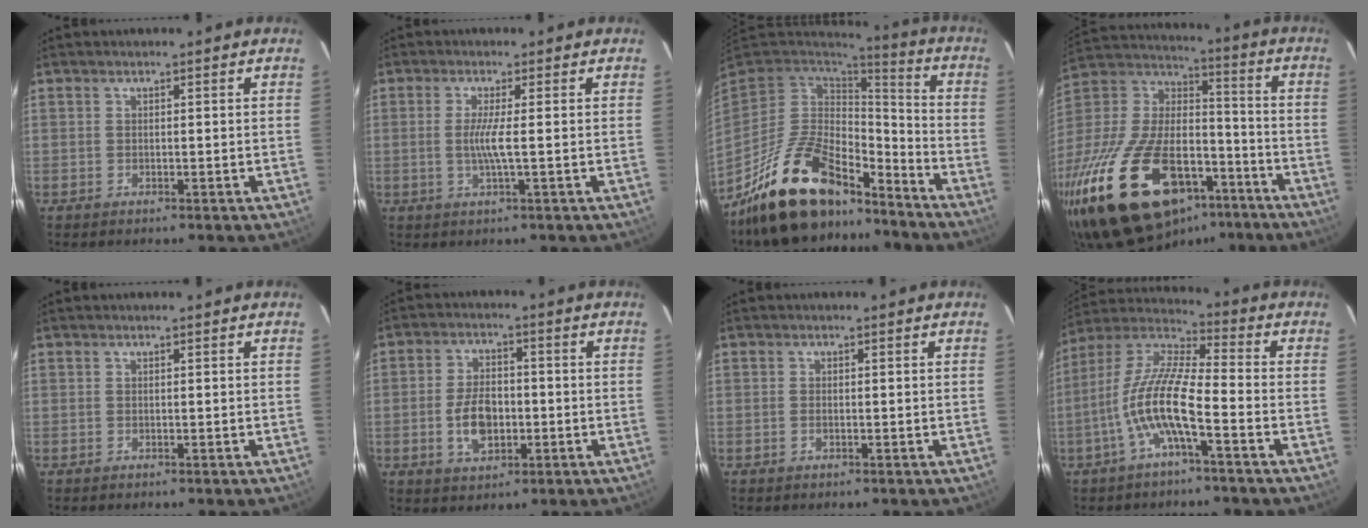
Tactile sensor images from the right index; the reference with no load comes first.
{"total": 6.1, "force": [-0.9, -0.2, 6.0], "torque": [-0.115, -0.008, -0.019]}
{"total": 21.2, "force": [-15.1, 9.0, 11.9], "torque": [-0.237, -0.002, -0.250]}
{"total": 33.8, "force": [-18.3, 17.2, 22.7], "torque": [-0.451, -0.012, -0.287]}
{"total": 0.0}
{"total": 8.1, "force": [-1.8, 4.8, 6.2], "torque": [-0.122, 0.008, -0.025]}
{"total": 0.8, "force": [-0.2, 0.4, 0.6], "torque": [-0.013, 0.001, -0.005]}
{"total": 12.0, "force": [-4.5, 2.0, 10.9], "torque": [-0.224, 0.005, -0.094]}